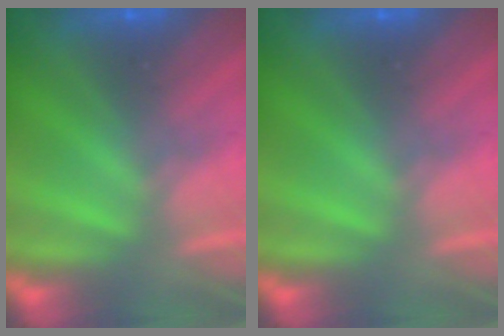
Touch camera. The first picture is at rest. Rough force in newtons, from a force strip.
{"total": 0.0}